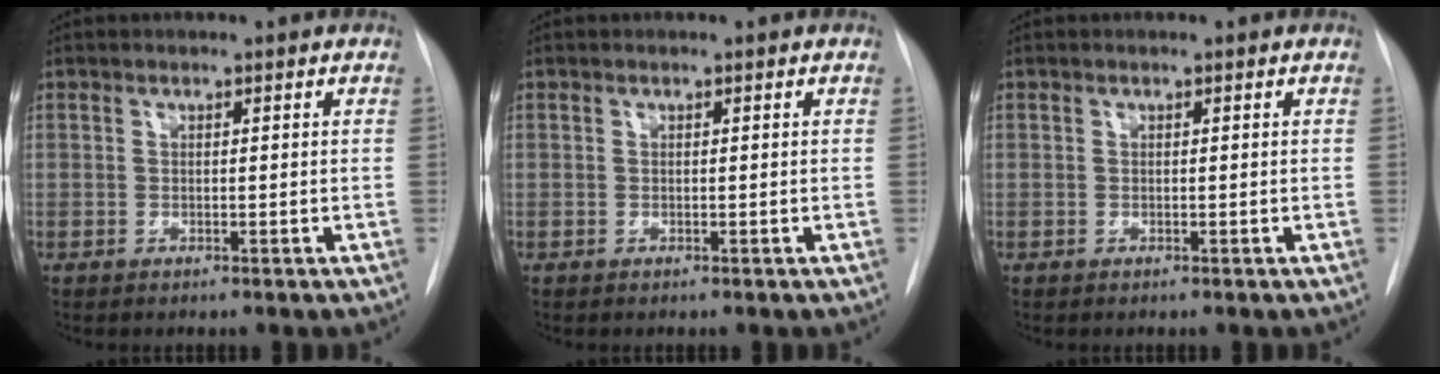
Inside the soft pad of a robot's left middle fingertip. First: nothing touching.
{"total": 0.0}
{"total": 0.0}